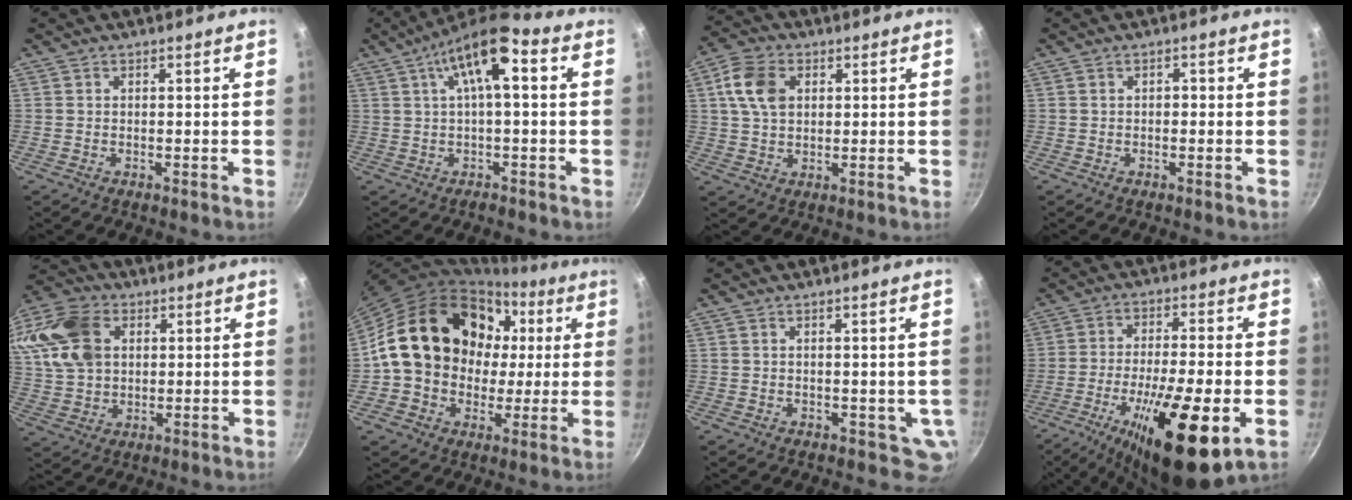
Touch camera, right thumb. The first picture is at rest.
{"total": 10.2, "force": [1.6, 3.3, 9.5], "torque": [-0.159, 0.031, 0.020]}
{"total": 8.9, "force": [2.4, 6.2, 5.8], "torque": [-0.099, 0.008, 0.039]}
{"total": 1.1, "force": [-0.1, 0.8, 0.7], "torque": [-0.008, 0.006, -0.003]}
{"total": 15.1, "force": [4.2, 11.0, 9.6], "torque": [-0.170, 0.003, 0.077]}
{"total": 22.0, "force": [2.9, 17.8, 12.6], "torque": [-0.182, 0.035, 0.050]}
{"total": 3.8, "force": [0.6, 2.7, 2.5], "torque": [-0.020, -0.009, 0.012]}
{"total": 19.8, "force": [-7.2, 5.1, 17.7], "torque": [-0.294, 0.011, -0.117]}